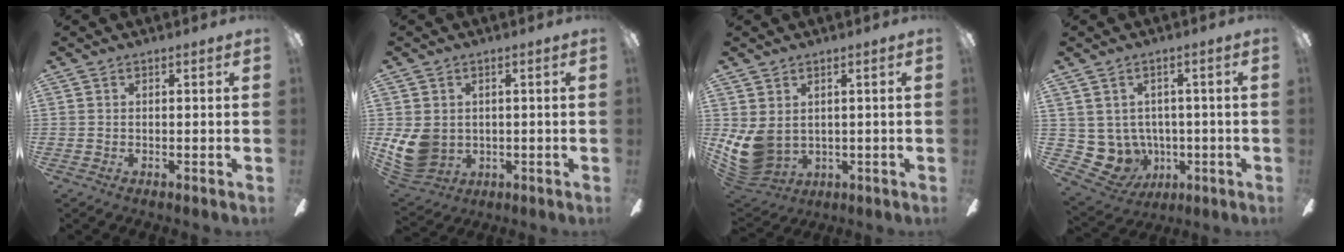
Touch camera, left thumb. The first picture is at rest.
{"total": 9.0, "force": [-1.1, 7.5, 4.8], "torque": [-0.115, -0.001, -0.019]}
{"total": 8.5, "force": [-0.4, 6.6, 5.3], "torque": [-0.141, -0.009, -0.003]}
{"total": 6.9, "force": [0.2, 6.7, 1.6], "torque": [-0.078, -0.009, 0.014]}